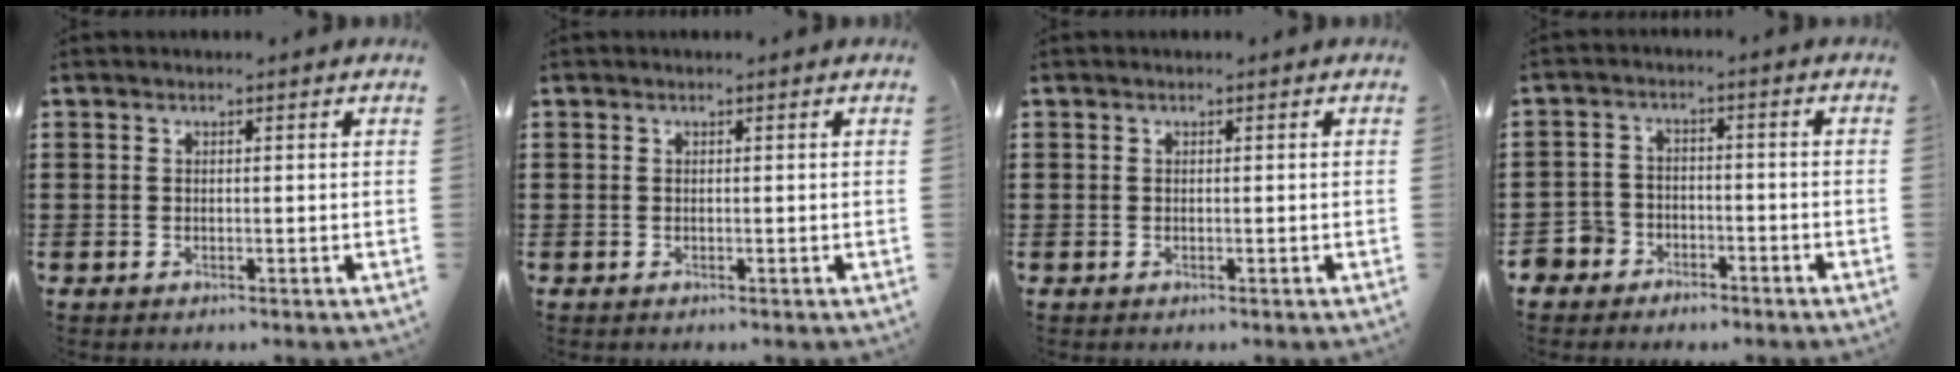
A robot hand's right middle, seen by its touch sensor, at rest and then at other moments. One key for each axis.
{"total": 0.0}
{"total": 0.0}
{"total": 4.3, "fx": -3.8, "fy": 2.1, "fz": -0.1, "tx": -0.022, "ty": 0.000, "tz": -0.085}